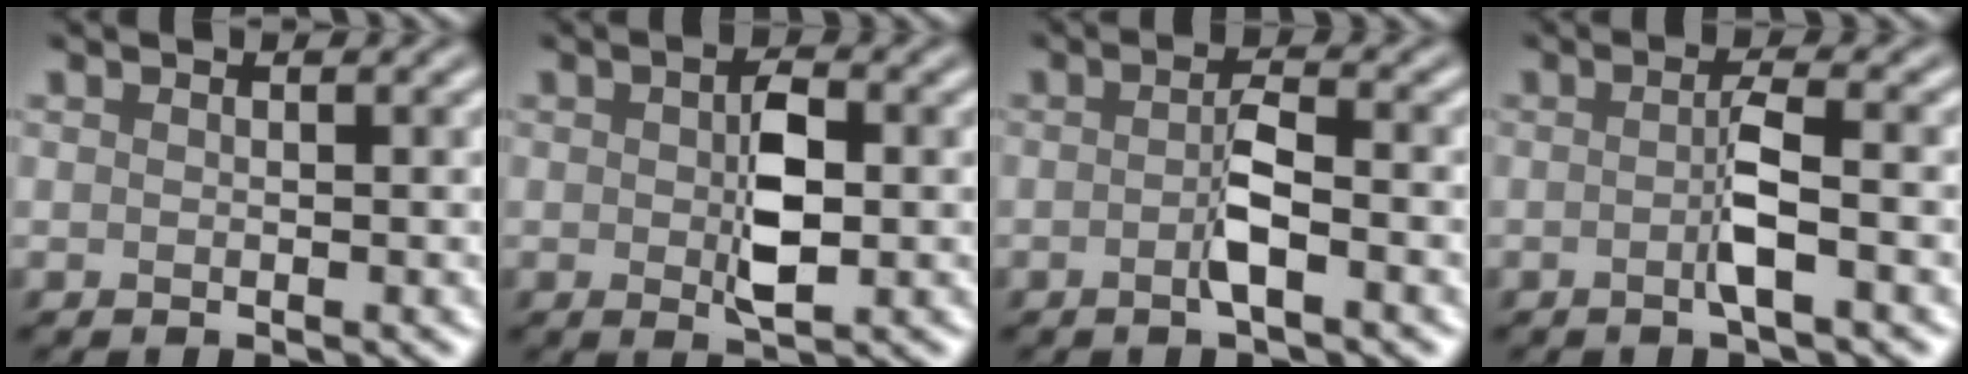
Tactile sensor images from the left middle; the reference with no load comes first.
{"total": 3.9, "force": [0.0, 1.8, 3.4], "torque": [-0.065, -0.002, 0.001]}
{"total": 2.6, "force": [-0.7, 0.5, 2.5], "torque": [-0.047, 0.003, -0.018]}
{"total": 2.7, "force": [-0.5, 0.3, 2.6], "torque": [-0.052, 0.000, -0.014]}